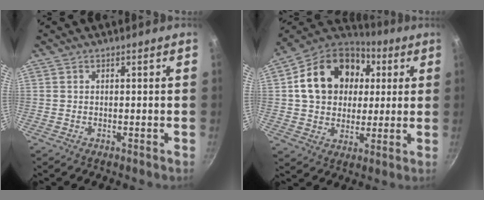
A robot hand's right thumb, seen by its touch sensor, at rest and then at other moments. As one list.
[{"total": 20.3, "force": [4.3, 15.8, 11.9], "torque": [-0.186, 0.023, 0.068]}]